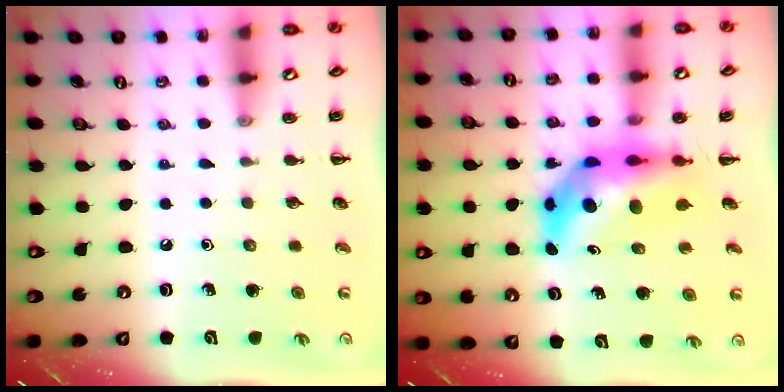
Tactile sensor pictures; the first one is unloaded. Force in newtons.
{"total": 9.1, "press": 8.5, "slide": 3.3}